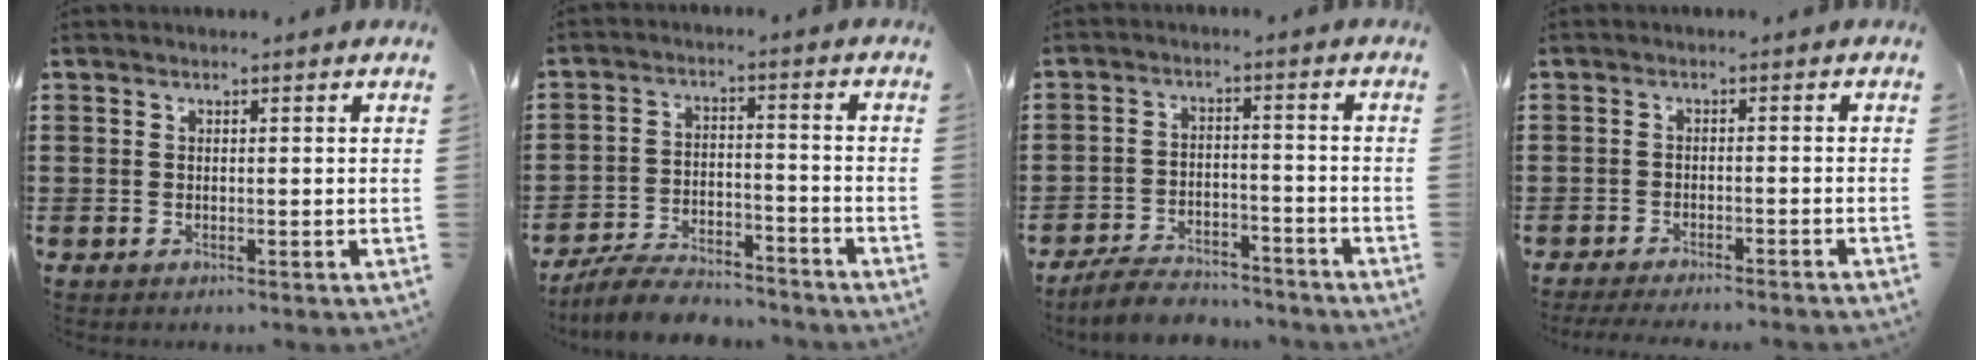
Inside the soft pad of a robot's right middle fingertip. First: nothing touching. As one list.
[{"total": 7.0, "force": [-6.6, 1.3, 2.1], "torque": [-0.040, 0.011, -0.127]}, {"total": 5.3, "force": [-5.1, 1.1, 1.1], "torque": [-0.023, 0.009, -0.101]}, {"total": 2.3, "force": [-2.2, -0.1, 0.6], "torque": [-0.010, 0.001, -0.045]}]